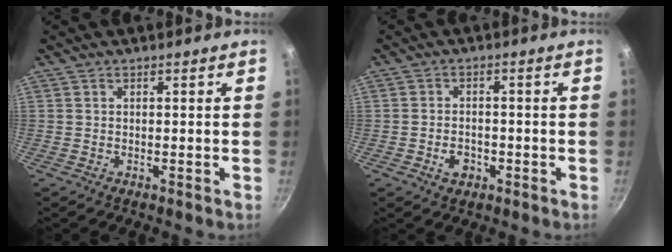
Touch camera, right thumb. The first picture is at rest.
{"total": 3.8, "force": [-1.5, 2.7, 2.2], "torque": [-0.029, 0.013, -0.026]}